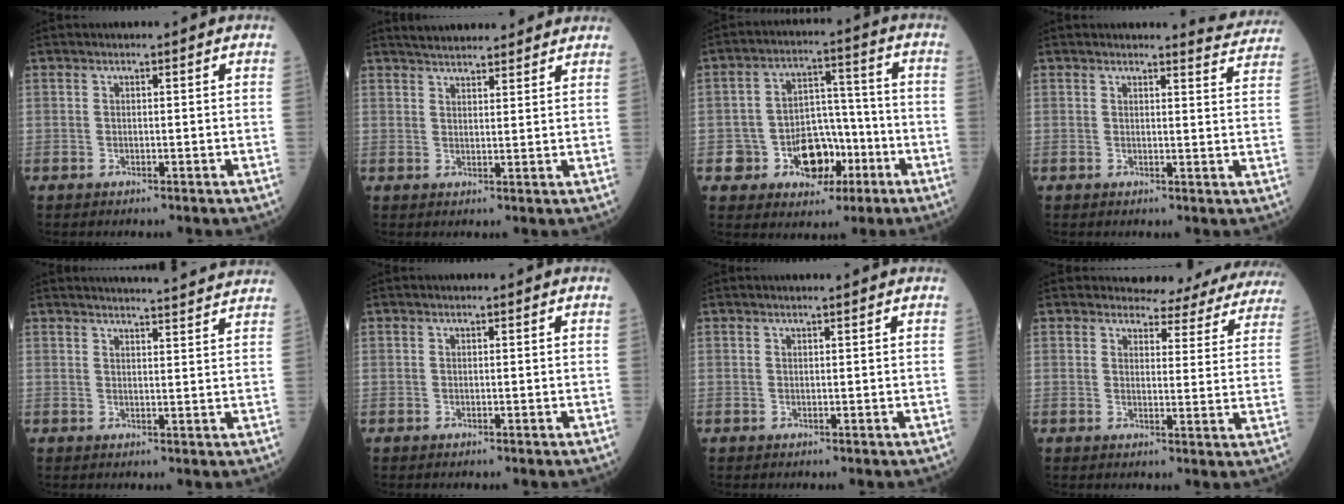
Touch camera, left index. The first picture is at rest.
{"total": 10.3, "force": [9.4, 2.2, 3.7], "torque": [-0.049, 0.026, 0.124]}
{"total": 9.8, "force": [-3.8, 7.2, 5.3], "torque": [-0.085, 0.027, -0.051]}
{"total": 4.6, "force": [4.6, -0.1, -0.3], "torque": [-0.001, -0.032, 0.034]}
{"total": 13.5, "force": [13.1, -0.4, 3.3], "torque": [-0.042, -0.014, 0.146]}
{"total": 0.0}
{"total": 1.2, "force": [1.1, -0.2, 0.4], "torque": [-0.011, 0.002, 0.018]}
{"total": 13.8, "force": [13.3, 3.5, 1.5], "torque": [0.017, -0.051, 0.120]}